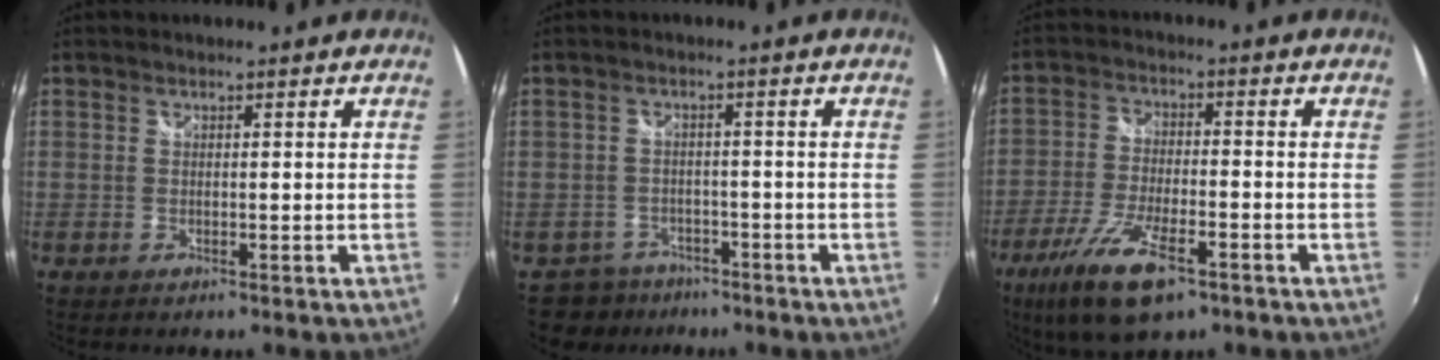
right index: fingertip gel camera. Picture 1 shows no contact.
{"total": 5.4, "force": [-3.9, 3.7, -0.1], "torque": [-0.012, 0.015, -0.065]}
{"total": 13.1, "force": [-7.8, 4.4, 9.6], "torque": [-0.213, -0.033, -0.146]}